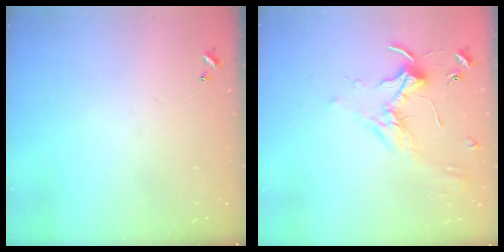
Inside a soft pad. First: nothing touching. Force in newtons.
{"total": 1.7, "press": 1.7, "slide": 0.4}